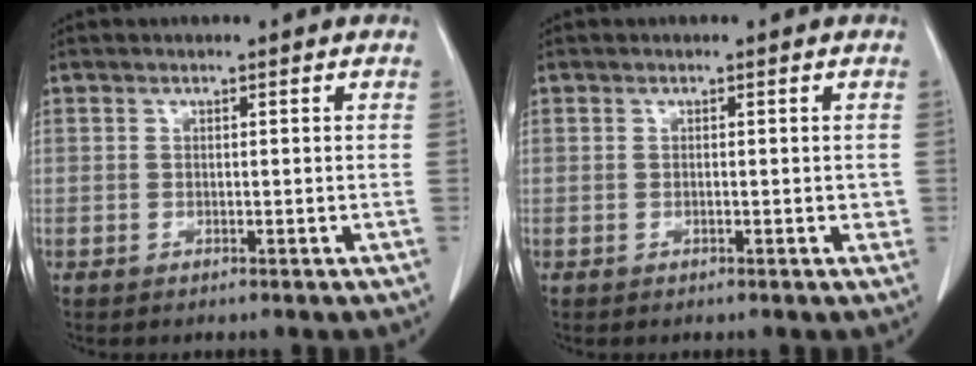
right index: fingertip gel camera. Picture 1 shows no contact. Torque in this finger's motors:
{"motor_torque": [0.13, -0.08, 0.00, 0.01]}